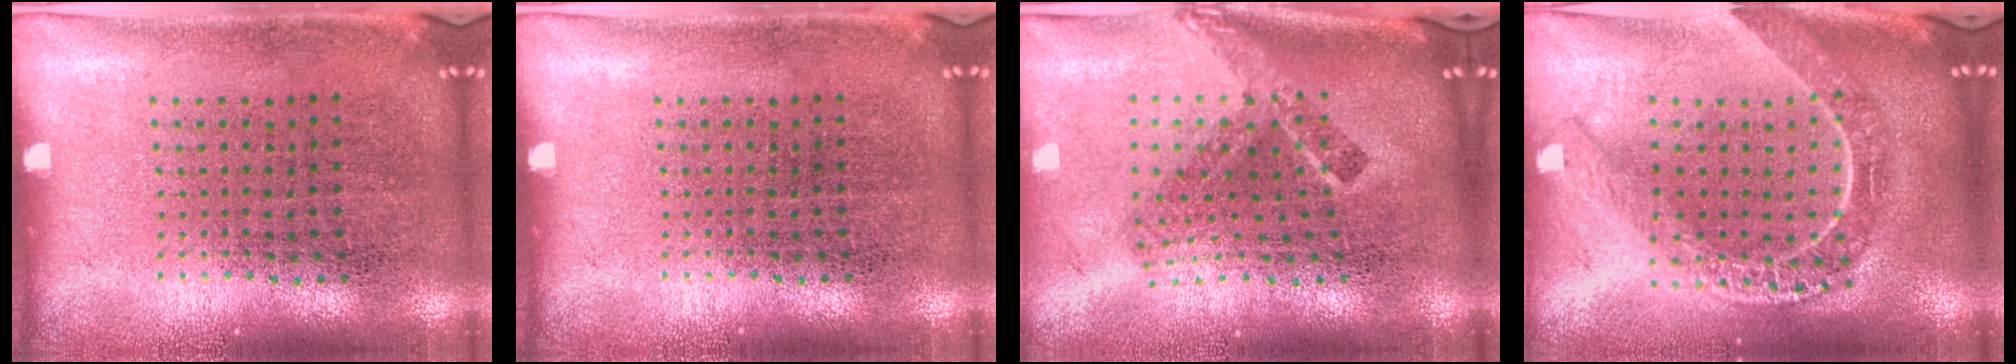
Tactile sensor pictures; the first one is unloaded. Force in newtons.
{"total": 0.0}
{"total": 2.3, "press": 1.5, "slide": 1.7}
{"total": 2.1, "press": 1.8, "slide": 1.1}